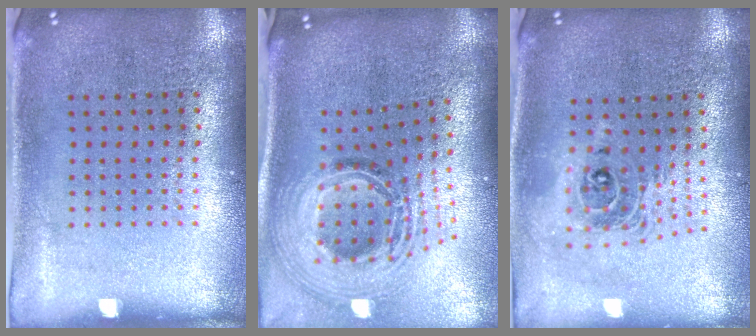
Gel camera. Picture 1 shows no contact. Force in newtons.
{"total": 2.6, "press": 1.8, "slide": 1.8}
{"total": 1.9, "press": 1.5, "slide": 1.3}